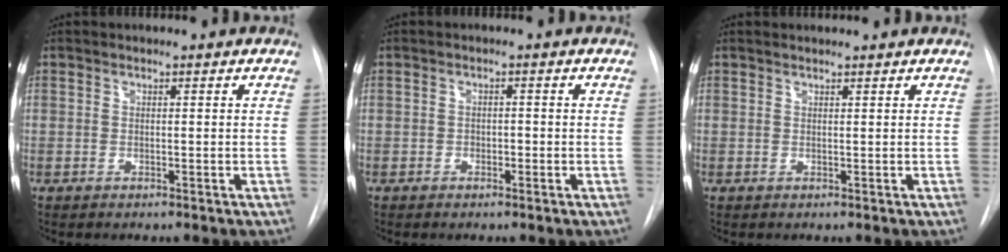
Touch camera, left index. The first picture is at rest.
{"total": 0.9, "force": [-0.4, 0.6, 0.5], "torque": [-0.004, 0.003, -0.007]}
{"total": 1.9, "force": [1.8, 0.0, 0.4], "torque": [-0.008, 0.016, 0.029]}